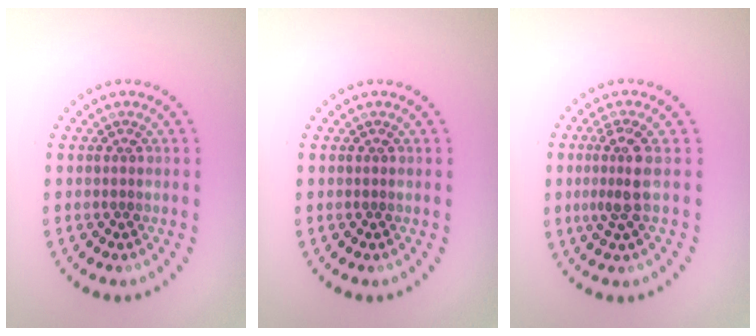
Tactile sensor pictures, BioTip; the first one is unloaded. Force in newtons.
{"total": 0.0}
{"total": 2.6, "press": 2.0, "slide": 1.7}